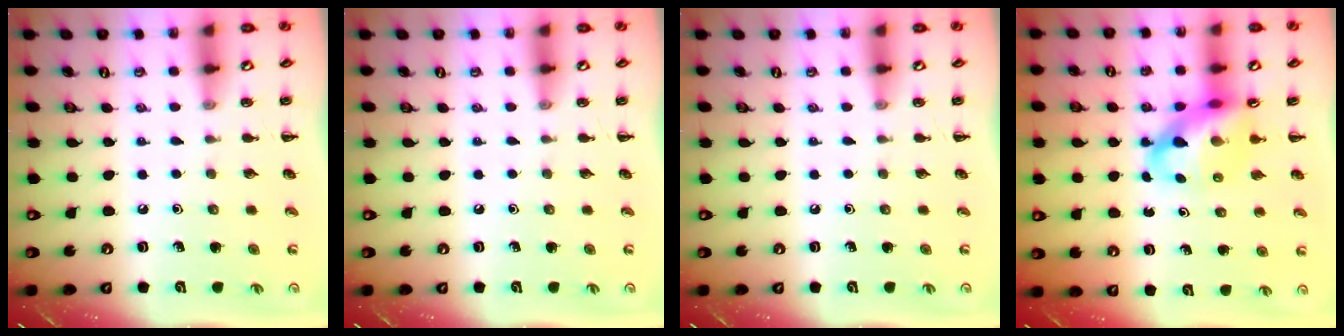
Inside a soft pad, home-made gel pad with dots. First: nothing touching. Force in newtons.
{"total": 0.0}
{"total": 0.0}
{"total": 11.3, "press": 10.9, "slide": 3.3}